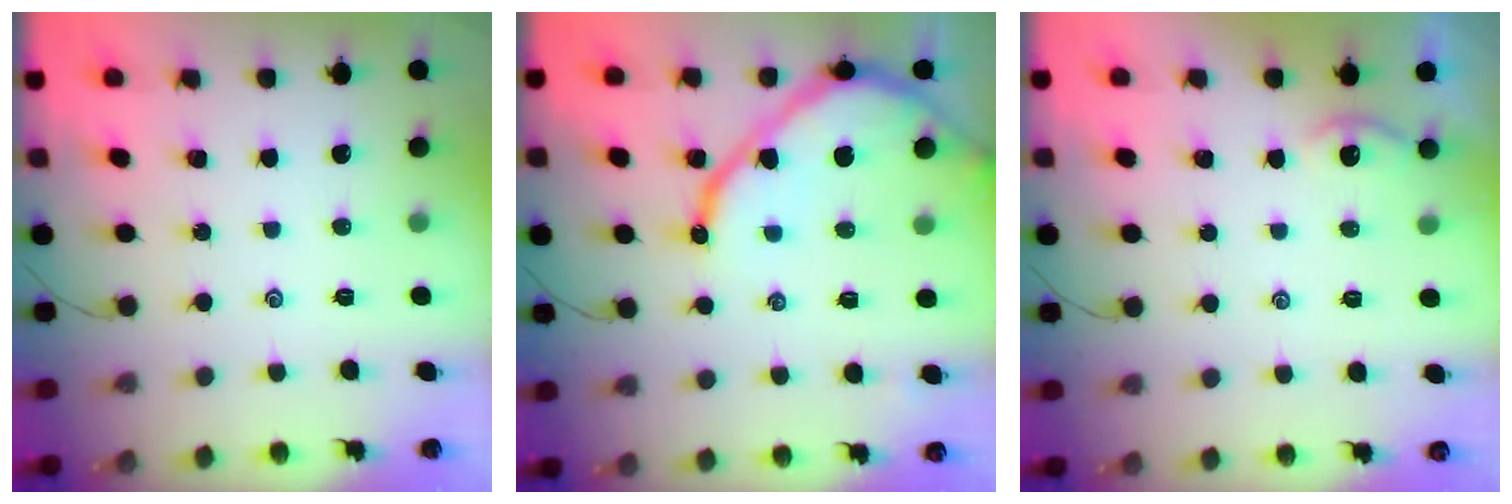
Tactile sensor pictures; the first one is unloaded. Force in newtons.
{"total": 12.2, "press": 12.2, "slide": 1.2}
{"total": 2.5, "press": 2.5, "slide": 0.2}